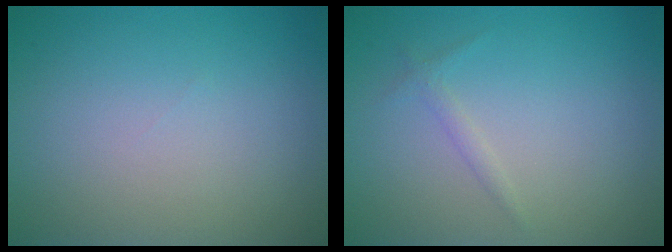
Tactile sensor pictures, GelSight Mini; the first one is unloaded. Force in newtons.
{"total": 0.8, "press": 0.8, "slide": 0.0}